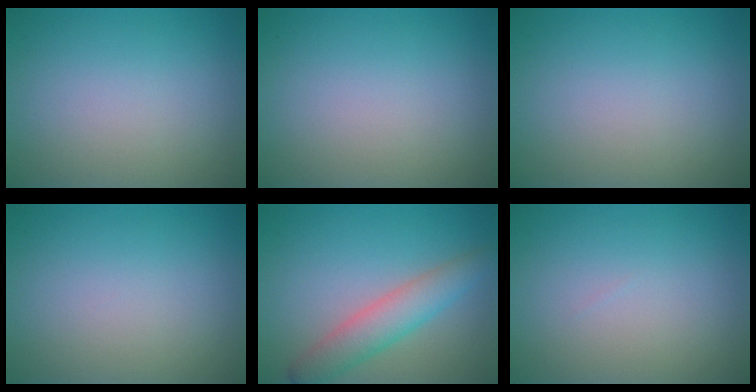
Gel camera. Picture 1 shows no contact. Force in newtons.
{"total": 0.0}
{"total": 0.0}
{"total": 0.0}
{"total": 4.0, "press": 4.0, "slide": 0.2}
{"total": 0.0}